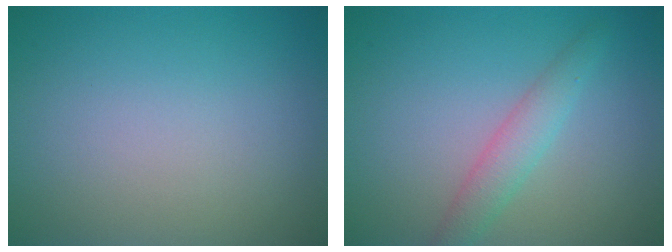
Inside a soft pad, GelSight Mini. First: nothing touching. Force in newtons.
{"total": 2.4, "press": 2.4, "slide": 0.0}